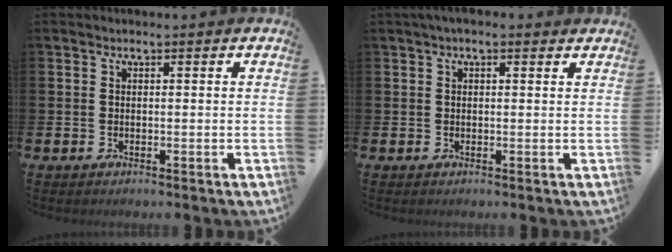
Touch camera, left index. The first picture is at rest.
{"total": 1.2, "force": [0.8, 0.4, 0.8], "torque": [-0.003, 0.001, 0.011]}